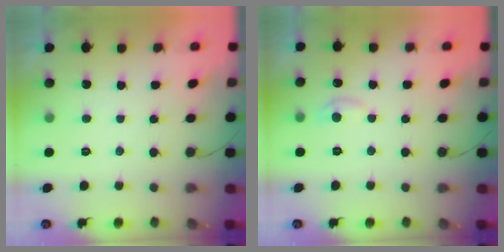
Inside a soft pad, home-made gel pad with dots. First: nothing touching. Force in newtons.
{"total": 5.9, "press": 5.9, "slide": 0.8}